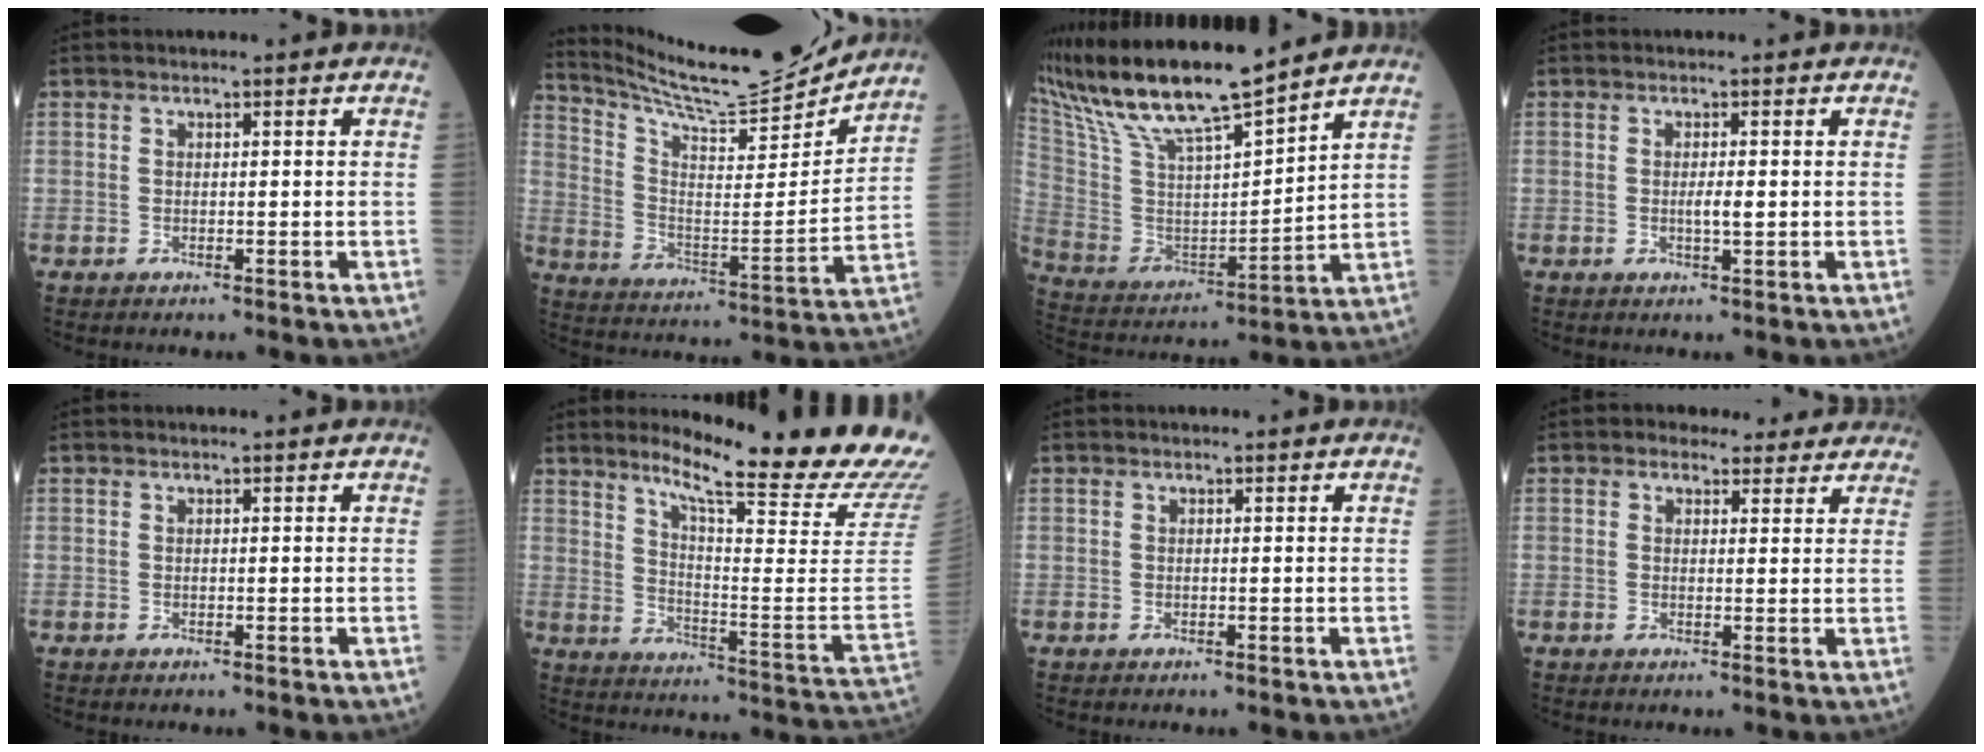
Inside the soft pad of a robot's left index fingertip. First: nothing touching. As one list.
[{"total": 17.6, "force": [16.9, 0.4, 4.9], "torque": [-0.110, -0.040, 0.270]}, {"total": 17.9, "force": [15.1, 1.3, 9.5], "torque": [-0.194, 0.007, 0.290]}, {"total": 1.6, "force": [-0.1, 0.1, 1.6], "torque": [-0.032, -0.002, 0.000]}, {"total": 0.0}, {"total": 23.6, "force": [20.2, -0.9, 12.1], "torque": [-0.188, -0.109, 0.261]}, {"total": 0.0}, {"total": 6.1, "force": [5.3, 2.9, 0.8], "torque": [0.005, 0.011, 0.050]}]